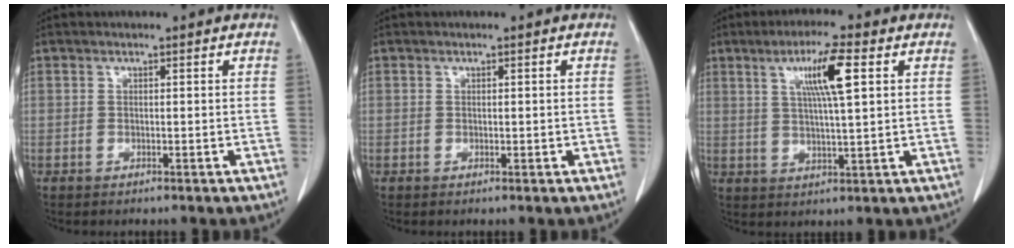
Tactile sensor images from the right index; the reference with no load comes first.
{"total": 0.7, "force": [0.0, 0.5, 0.5], "torque": [-0.006, 0.000, 0.000]}
{"total": 8.2, "force": [2.9, 0.1, 7.6], "torque": [-0.138, 0.006, 0.051]}